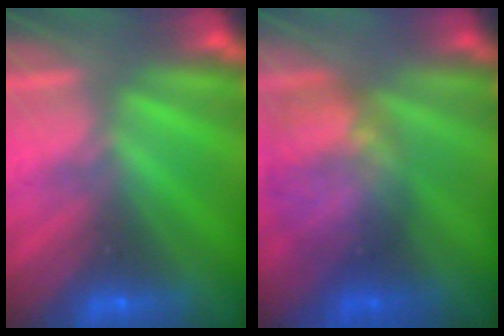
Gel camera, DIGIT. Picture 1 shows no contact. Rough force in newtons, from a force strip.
{"total": 8.2}